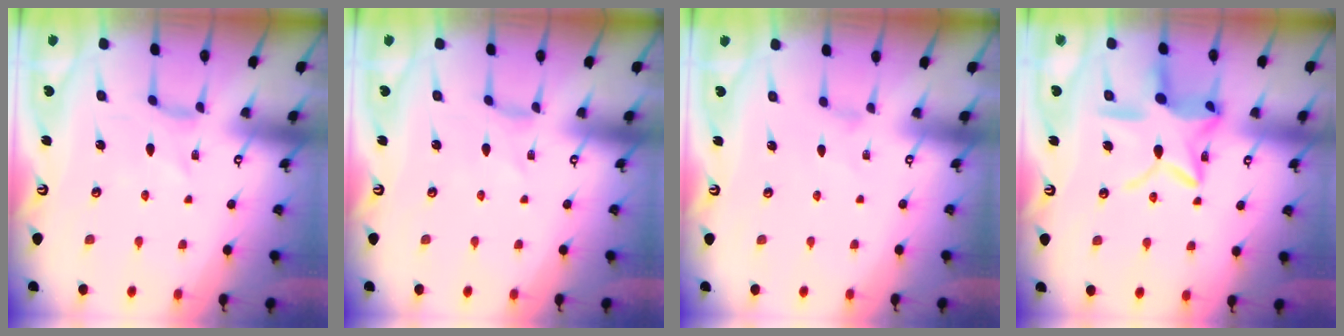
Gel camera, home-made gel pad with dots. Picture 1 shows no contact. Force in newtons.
{"total": 0.0}
{"total": 0.0}
{"total": 16.2, "press": 16.2, "slide": 1.2}